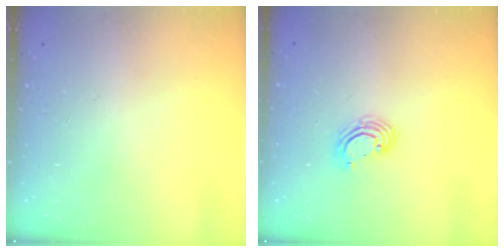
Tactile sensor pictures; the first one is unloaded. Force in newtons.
{"total": 3.6, "press": 3.6, "slide": 0.3}